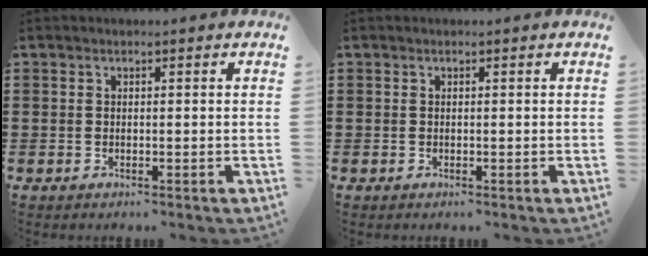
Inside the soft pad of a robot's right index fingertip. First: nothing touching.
{"total": 0.0}